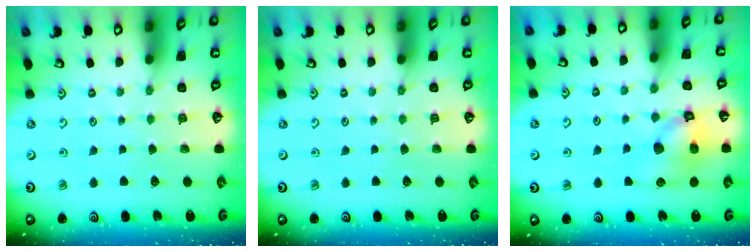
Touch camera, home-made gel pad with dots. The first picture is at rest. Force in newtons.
{"total": 0.0}
{"total": 11.7, "press": 11.5, "slide": 1.7}